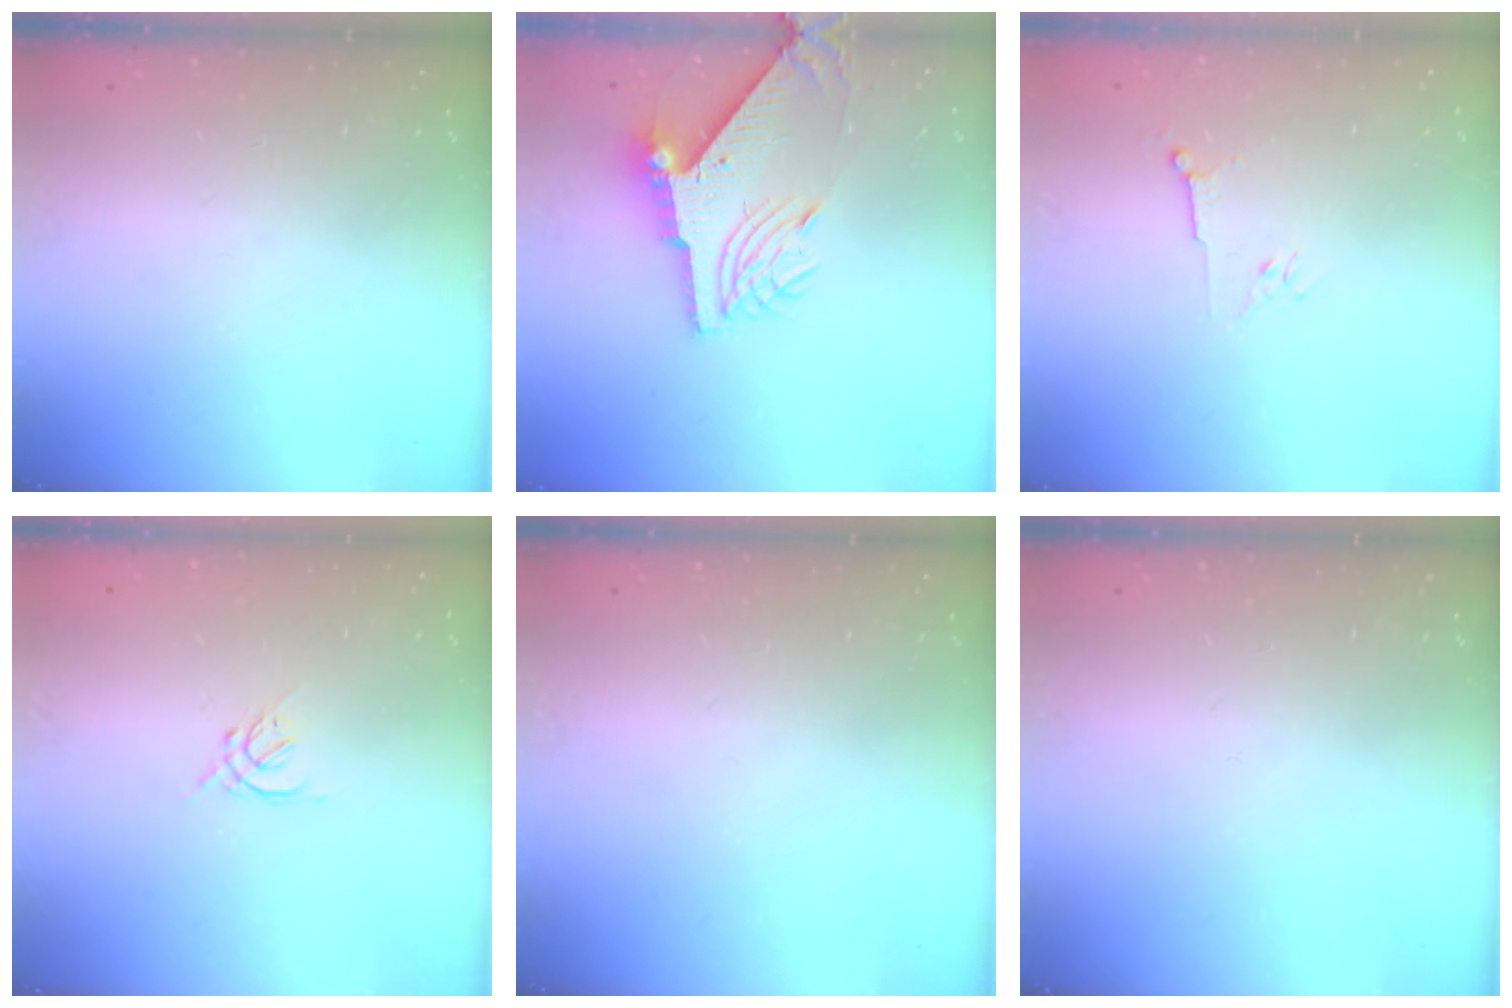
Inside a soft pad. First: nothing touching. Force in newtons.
{"total": 10.4, "press": 10.3, "slide": 1.4}
{"total": 3.0, "press": 2.9, "slide": 0.8}
{"total": 1.3, "press": 1.2, "slide": 0.5}
{"total": 0.0}
{"total": 0.0}